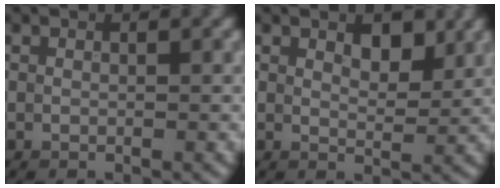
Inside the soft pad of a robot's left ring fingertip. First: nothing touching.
{"total": 2.2, "force": [1.4, 1.0, 1.5], "torque": [-0.020, -0.002, 0.021]}